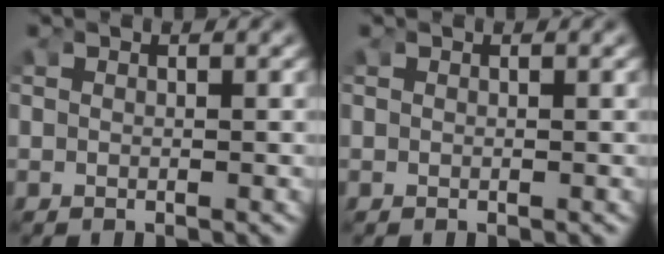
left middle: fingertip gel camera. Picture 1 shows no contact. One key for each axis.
{"total": 0.0}